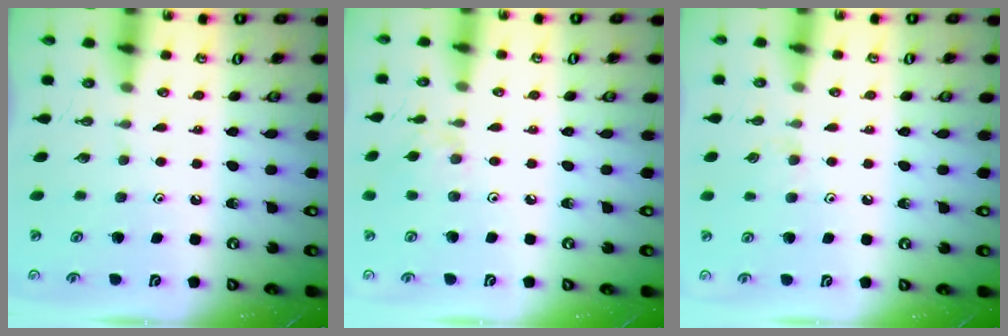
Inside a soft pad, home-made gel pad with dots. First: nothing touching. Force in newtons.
{"total": 1.9, "press": 1.8, "slide": 0.5}
{"total": 3.5, "press": 3.4, "slide": 0.6}